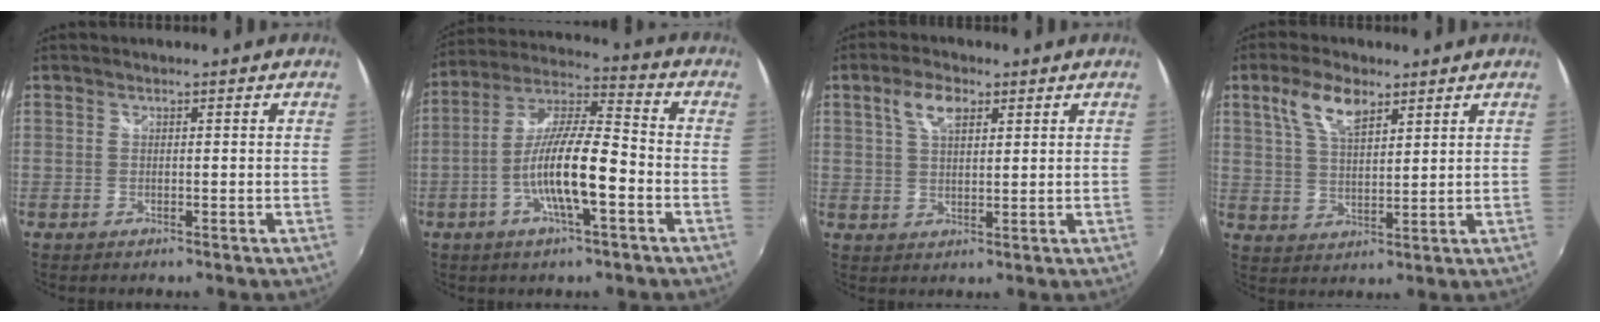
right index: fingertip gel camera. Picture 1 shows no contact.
{"total": 13.4, "force": [-4.5, 2.6, 12.4], "torque": [-0.242, 0.000, -0.086]}
{"total": 5.5, "force": [2.7, 2.7, 4.0], "torque": [-0.074, 0.011, 0.048]}
{"total": 7.6, "force": [4.4, 3.2, 5.3], "torque": [-0.103, 0.013, 0.085]}